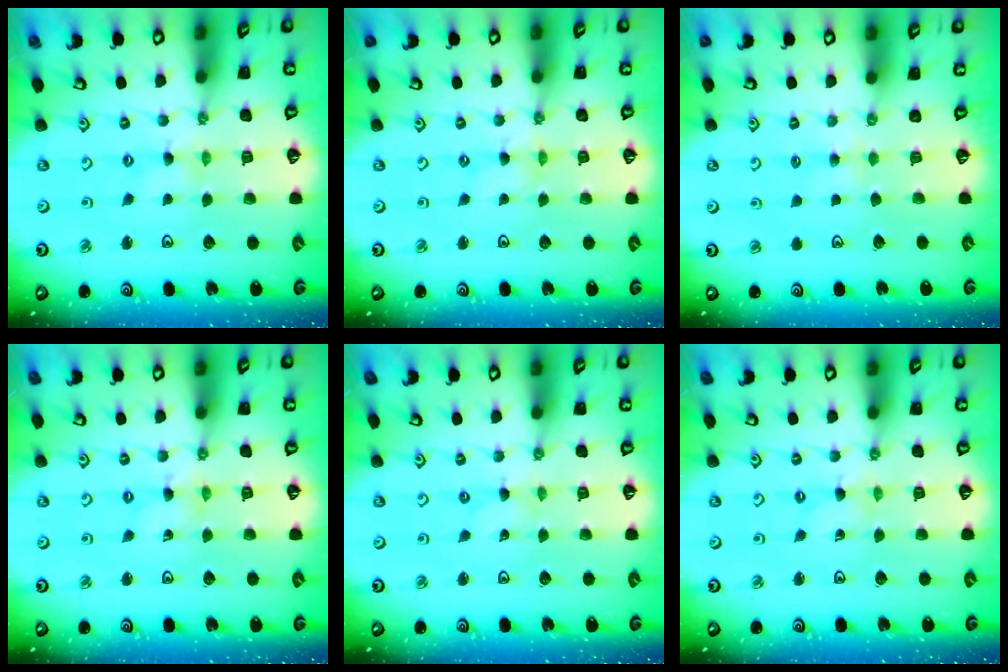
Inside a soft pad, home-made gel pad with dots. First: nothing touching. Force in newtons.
{"total": 0.0}
{"total": 2.8, "press": 2.7, "slide": 0.5}
{"total": 0.7, "press": 0.6, "slide": 0.2}
{"total": 0.0}
{"total": 0.0}